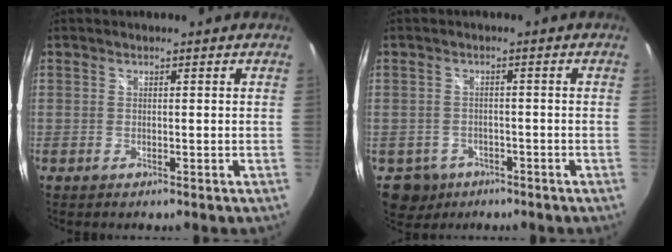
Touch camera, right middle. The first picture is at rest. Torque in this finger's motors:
{"motor_torque": [-0.04, -0.21, -0.03, -0.01]}